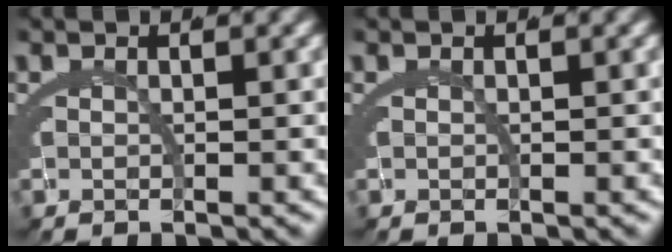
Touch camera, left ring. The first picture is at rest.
{"total": 0.0}